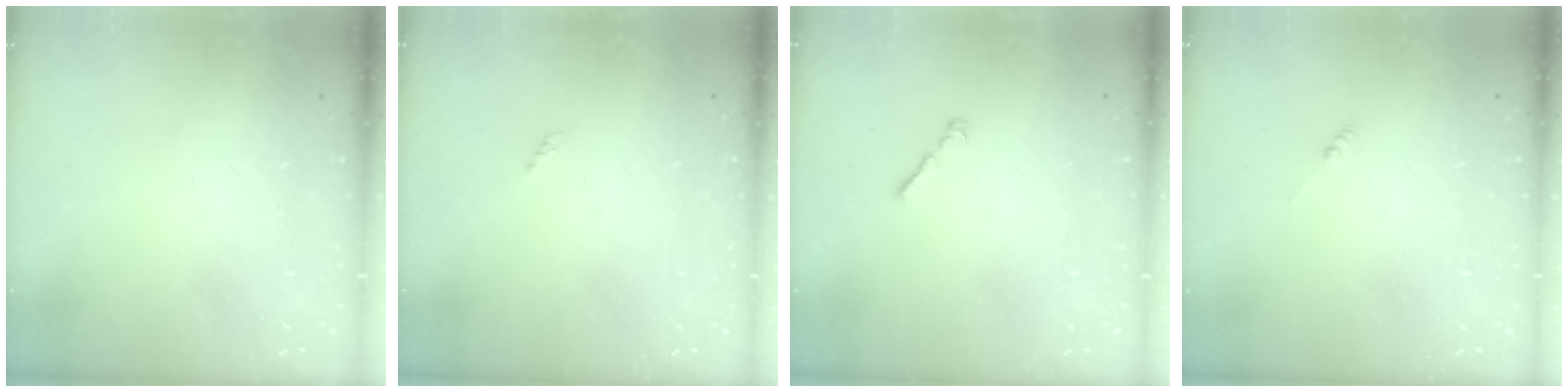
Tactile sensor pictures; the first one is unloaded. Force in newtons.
{"total": 0.0}
{"total": 1.0, "press": 0.9, "slide": 0.5}
{"total": 0.0}